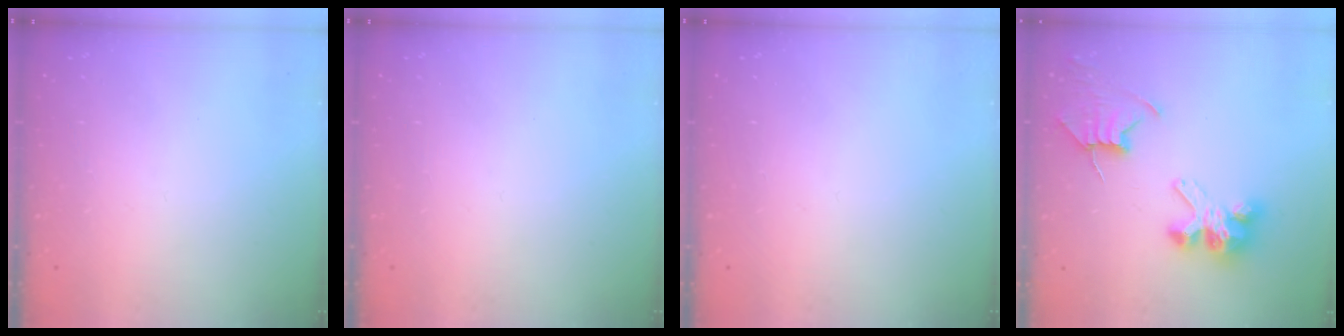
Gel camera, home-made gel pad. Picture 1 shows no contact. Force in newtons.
{"total": 0.0}
{"total": 0.0}
{"total": 9.4, "press": 9.4, "slide": 0.7}